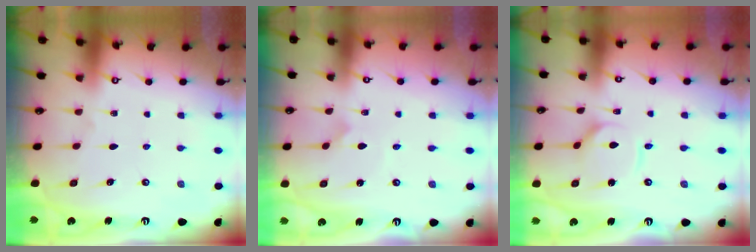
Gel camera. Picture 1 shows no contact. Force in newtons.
{"total": 1.3, "press": 1.3, "slide": 0.2}
{"total": 4.1, "press": 4.1, "slide": 0.4}